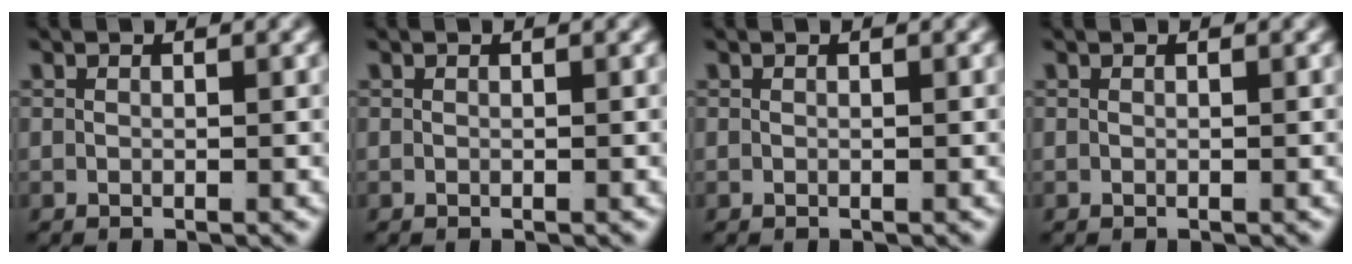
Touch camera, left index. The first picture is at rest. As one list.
[{"total": 0.0}, {"total": 0.0}, {"total": 0.0}]